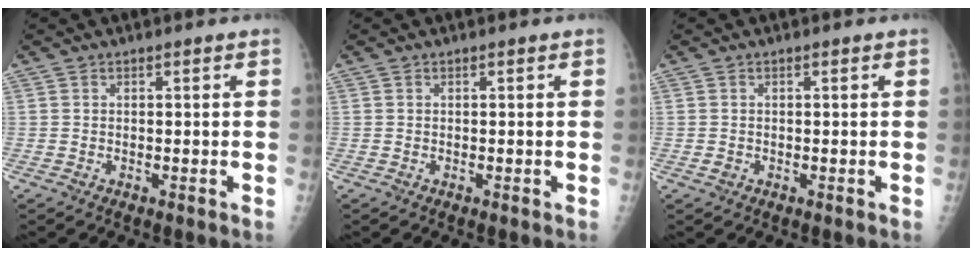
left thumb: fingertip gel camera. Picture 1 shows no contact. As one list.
[{"total": 0.0}, {"total": 0.9, "force": [-0.1, 0.9, 0.4], "torque": [-0.003, 0.001, 0.000]}]